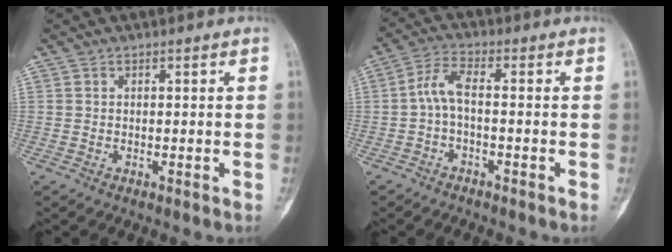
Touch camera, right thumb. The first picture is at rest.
{"total": 4.8, "force": [-0.9, 1.5, 4.4], "torque": [-0.098, 0.021, -0.025]}